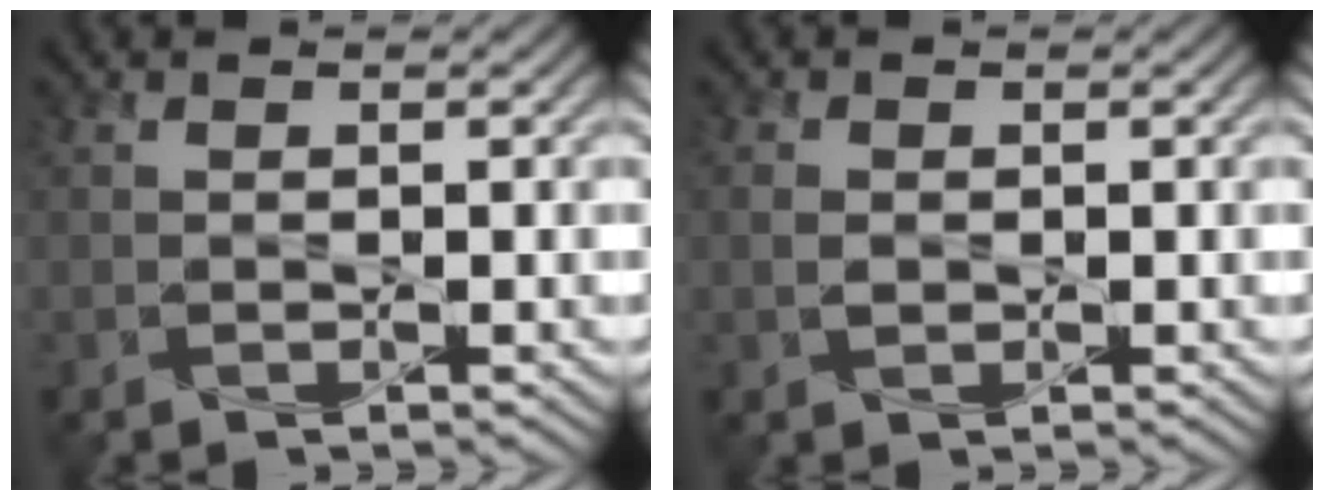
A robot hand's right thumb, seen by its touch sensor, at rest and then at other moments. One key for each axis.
{"total": 1.4, "fx": 0.0, "fy": 1.1, "fz": 0.9, "tx": -0.025, "ty": -0.001, "tz": -0.002}